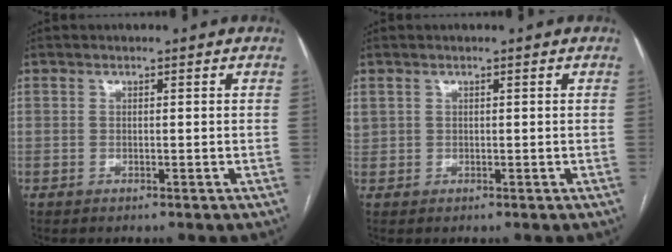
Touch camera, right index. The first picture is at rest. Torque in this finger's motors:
{"motor_torque": [0.42, 0.09, 0.20, 0.03]}